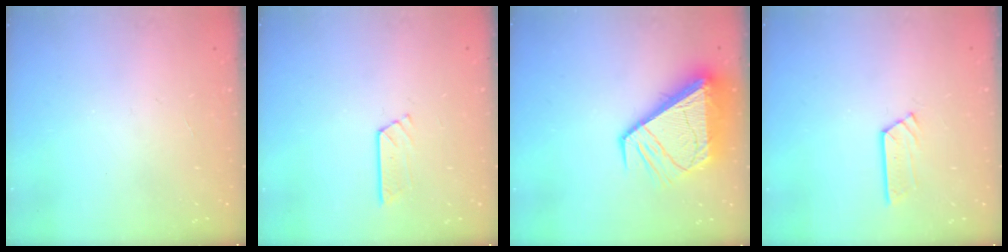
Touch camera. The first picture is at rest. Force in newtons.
{"total": 3.7, "press": 3.7, "slide": 0.3}
{"total": 16.0, "press": 15.9, "slide": 1.9}
{"total": 3.5, "press": 3.5, "slide": 0.1}